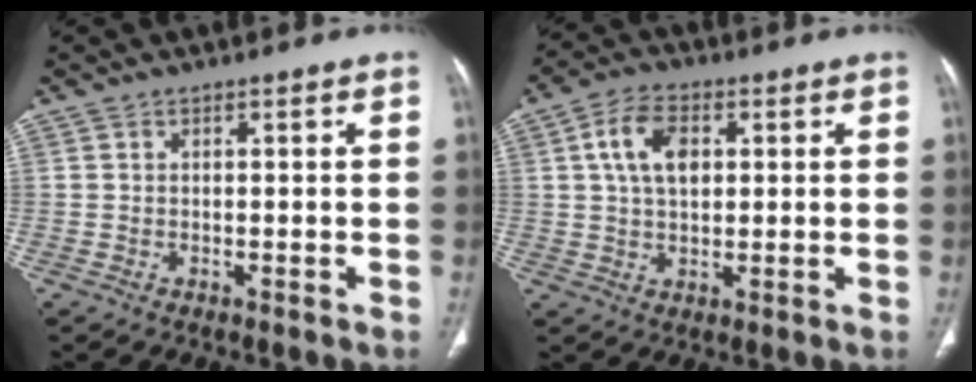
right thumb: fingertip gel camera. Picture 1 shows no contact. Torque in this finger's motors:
{"motor_torque": [0.97, 1.23, 0.81, -0.41, 0.06]}